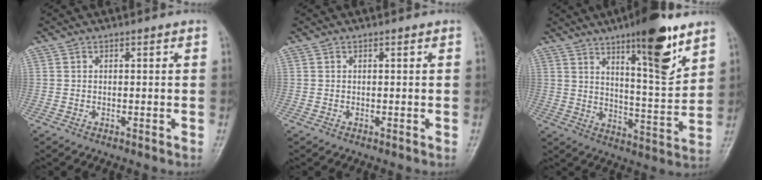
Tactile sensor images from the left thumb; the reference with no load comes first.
{"total": 0.0}
{"total": 15.7, "force": [9.6, 3.6, 12.0], "torque": [-0.156, -0.061, 0.150]}